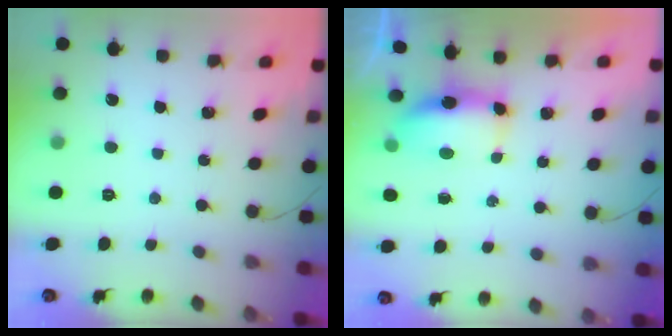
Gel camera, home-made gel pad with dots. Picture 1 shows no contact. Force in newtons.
{"total": 6.6, "press": 6.6, "slide": 0.6}